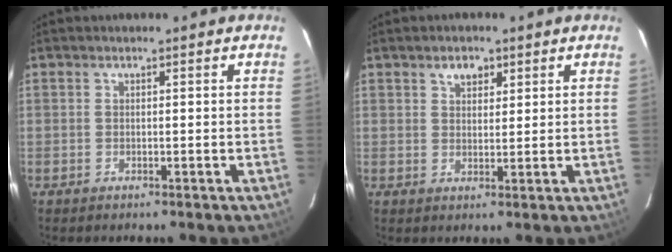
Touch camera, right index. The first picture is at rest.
{"total": 3.3, "force": [1.9, 2.1, 1.7], "torque": [-0.020, 0.009, 0.034]}